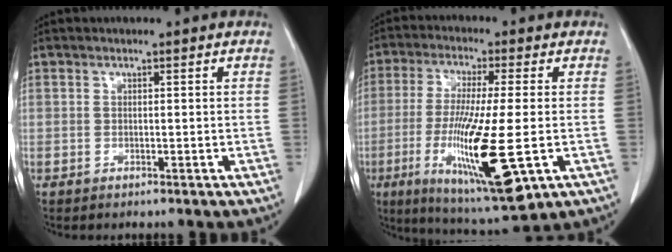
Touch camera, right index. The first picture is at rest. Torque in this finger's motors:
{"motor_torque": [2.14, 0.00, 1.05, 0.21]}